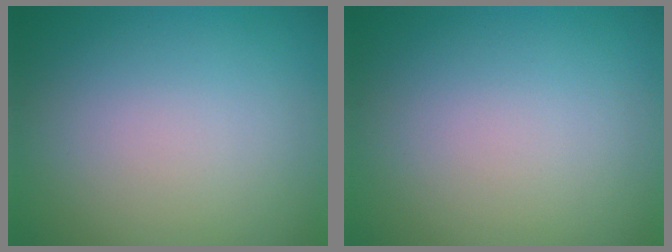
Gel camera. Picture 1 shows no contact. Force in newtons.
{"total": 0.0}